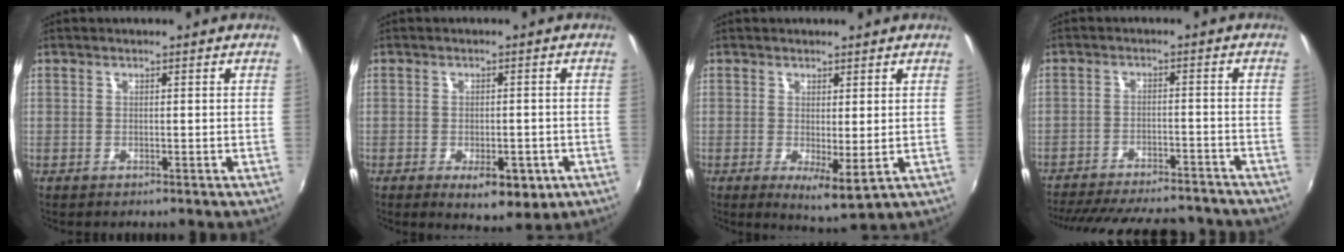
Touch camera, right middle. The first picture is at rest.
{"total": 7.7, "force": [-3.7, 3.4, 5.9], "torque": [-0.099, -0.015, -0.045]}
{"total": 4.9, "force": [-0.2, 1.5, 4.6], "torque": [-0.070, -0.011, 0.006]}
{"total": 23.2, "force": [-20.2, 6.1, 9.4], "torque": [-0.194, -0.006, -0.266]}